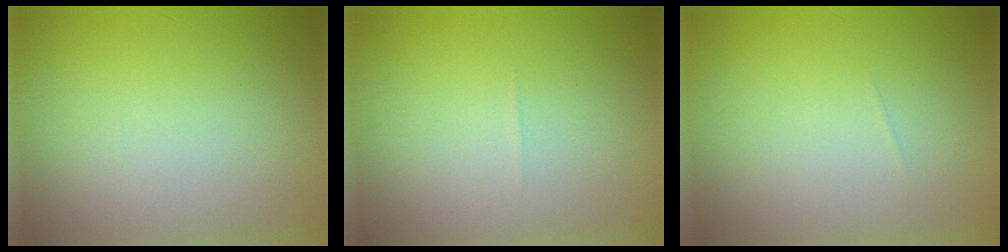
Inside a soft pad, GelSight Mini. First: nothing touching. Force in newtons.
{"total": 0.0}
{"total": 0.0}